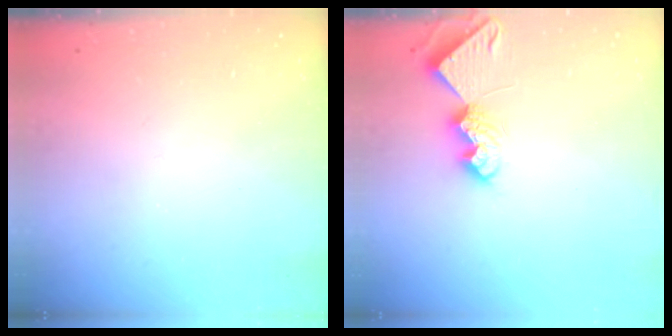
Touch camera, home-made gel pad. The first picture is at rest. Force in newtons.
{"total": 9.6, "press": 9.6, "slide": 0.6}